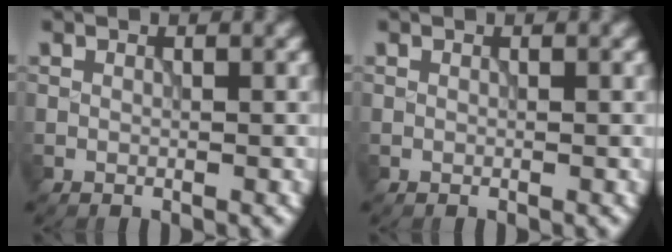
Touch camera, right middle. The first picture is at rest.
{"total": 0.0}